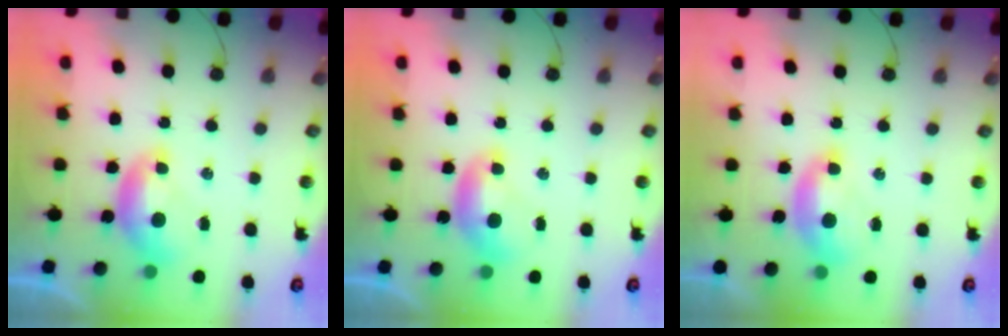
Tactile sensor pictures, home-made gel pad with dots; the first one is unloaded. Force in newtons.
{"total": 0.0}
{"total": 1.7, "press": 1.6, "slide": 0.7}